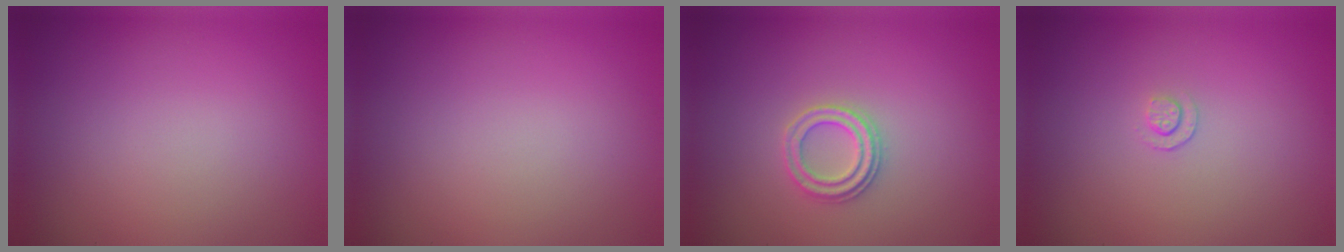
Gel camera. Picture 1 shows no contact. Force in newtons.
{"total": 0.0}
{"total": 2.3, "press": 2.3, "slide": 0.4}
{"total": 0.8, "press": 0.5, "slide": 0.7}